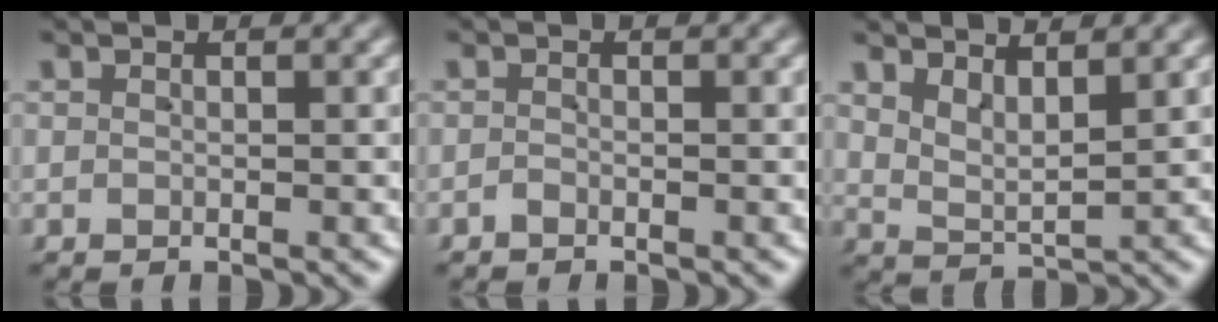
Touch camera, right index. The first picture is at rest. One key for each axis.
{"total": 0.7, "fx": -0.7, "fy": -0.1, "fz": -0.1, "tx": 0.003, "ty": 0.004, "tz": -0.017}
{"total": 3.4, "fx": 3.0, "fy": 1.2, "fz": 1.1, "tx": -0.027, "ty": 0.003, "tz": 0.049}